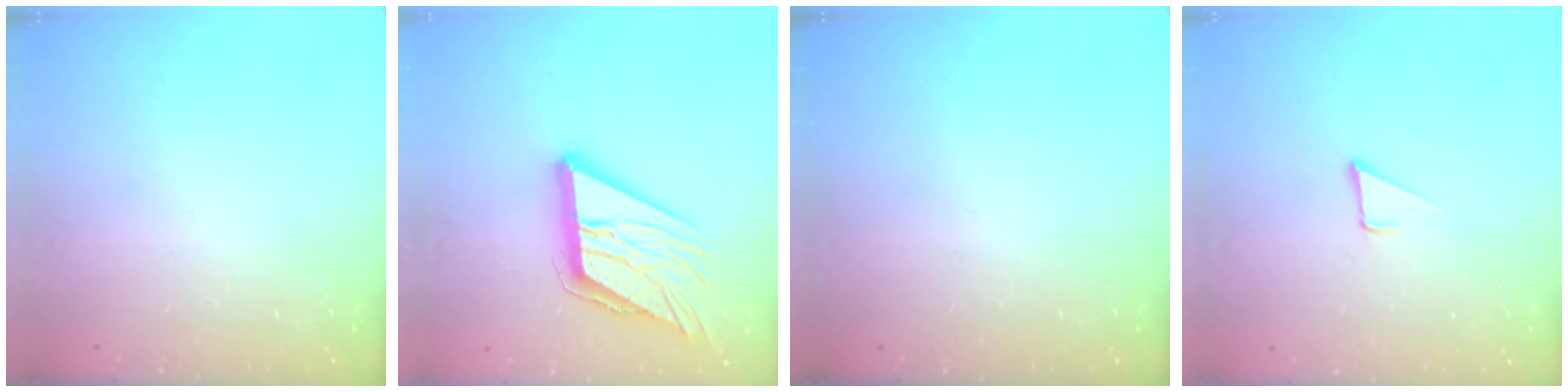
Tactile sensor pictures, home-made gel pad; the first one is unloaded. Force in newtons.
{"total": 17.3, "press": 17.1, "slide": 2.7}
{"total": 0.0}
{"total": 3.6, "press": 3.6, "slide": 0.3}